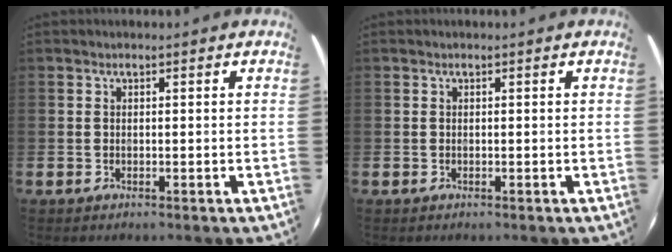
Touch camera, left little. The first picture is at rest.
{"total": 0.0}